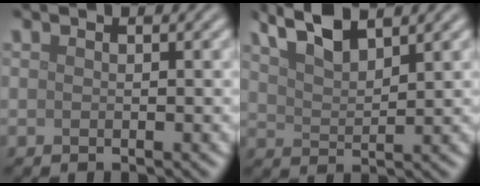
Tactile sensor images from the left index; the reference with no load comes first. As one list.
[{"total": 4.4, "force": [3.4, 1.2, 2.6], "torque": [-0.057, 0.009, 0.065]}]